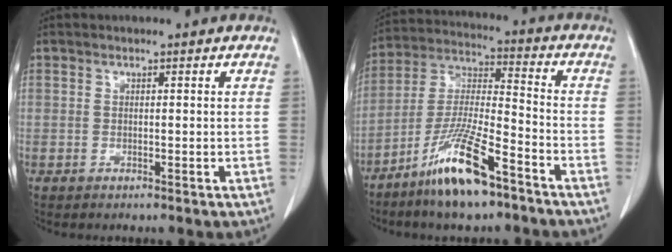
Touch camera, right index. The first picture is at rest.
{"total": 13.5, "force": [-8.8, 1.8, 10.1], "torque": [-0.209, -0.020, -0.166]}